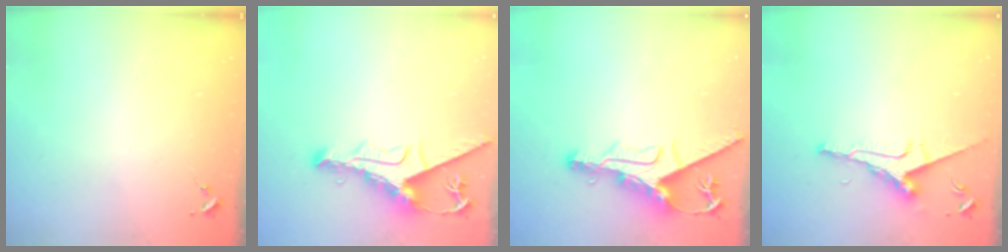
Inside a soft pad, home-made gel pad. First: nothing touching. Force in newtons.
{"total": 11.5, "press": 11.4, "slide": 1.3}
{"total": 12.6, "press": 12.5, "slide": 1.4}
{"total": 9.5, "press": 9.5, "slide": 0.9}